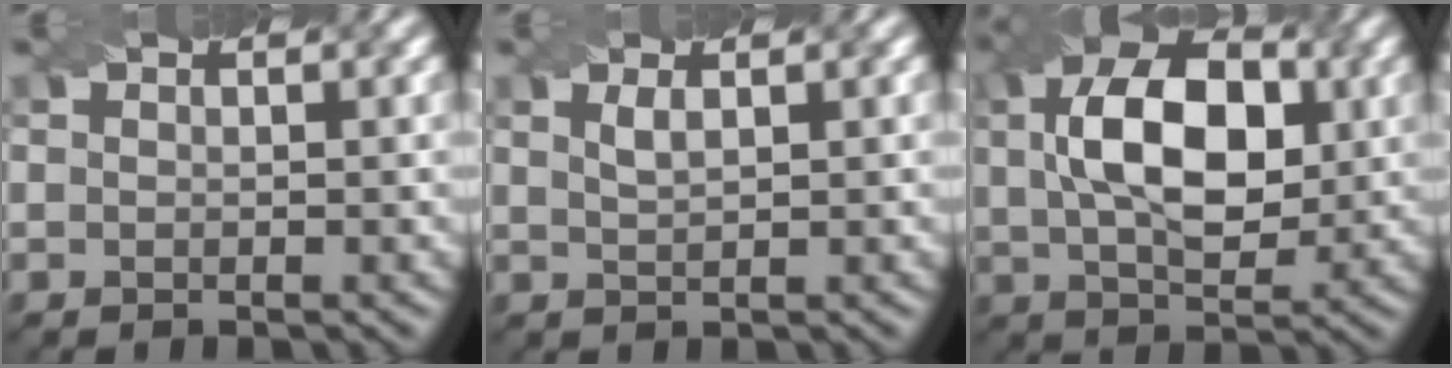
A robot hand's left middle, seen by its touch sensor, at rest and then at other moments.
{"total": 1.3, "force": [0.7, 0.4, 1.0], "torque": [-0.021, 0.003, 0.016]}
{"total": 10.5, "force": [1.8, 6.0, 8.4], "torque": [-0.149, 0.013, 0.026]}